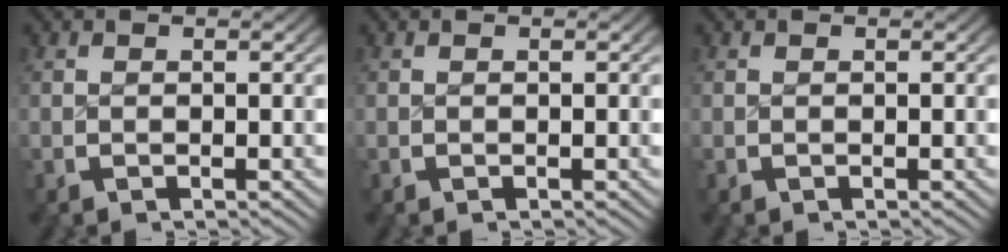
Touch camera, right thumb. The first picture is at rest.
{"total": 0.0}
{"total": 0.0}